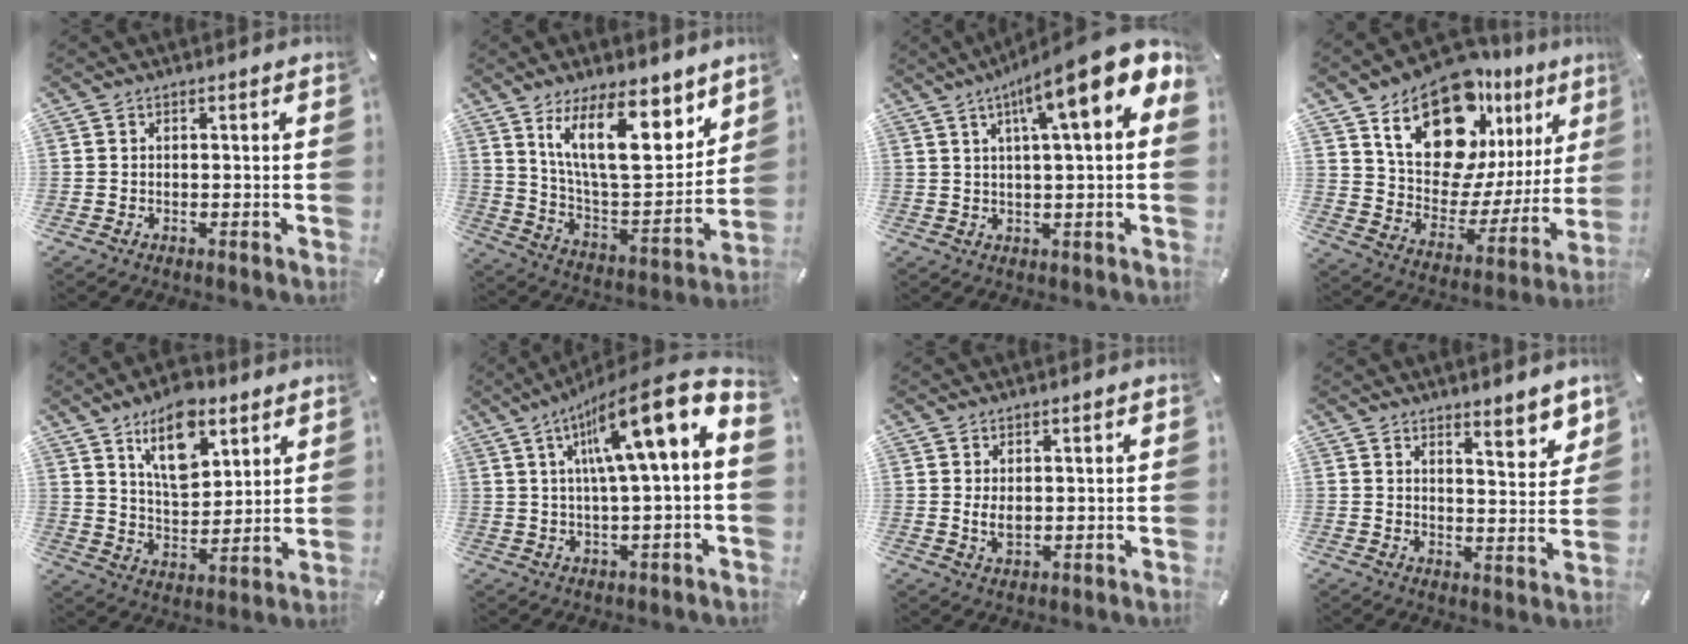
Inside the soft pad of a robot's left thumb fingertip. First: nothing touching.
{"total": 19.7, "force": [11.5, 8.0, 13.8], "torque": [-0.235, -0.068, 0.195]}
{"total": 15.1, "force": [7.2, 2.2, 13.0], "torque": [-0.221, -0.034, 0.112]}
{"total": 21.0, "force": [14.3, 11.5, 10.4], "torque": [-0.153, -0.110, 0.249]}
{"total": 14.2, "force": [8.5, 7.7, 8.3], "torque": [-0.129, -0.036, 0.151]}
{"total": 16.0, "force": [6.9, 2.7, 14.2], "torque": [-0.232, -0.048, 0.105]}
{"total": 3.1, "force": [0.6, 1.8, 2.5], "torque": [-0.051, -0.003, 0.006]}
{"total": 6.4, "force": [5.7, 1.6, 2.3], "torque": [-0.016, -0.053, 0.095]}